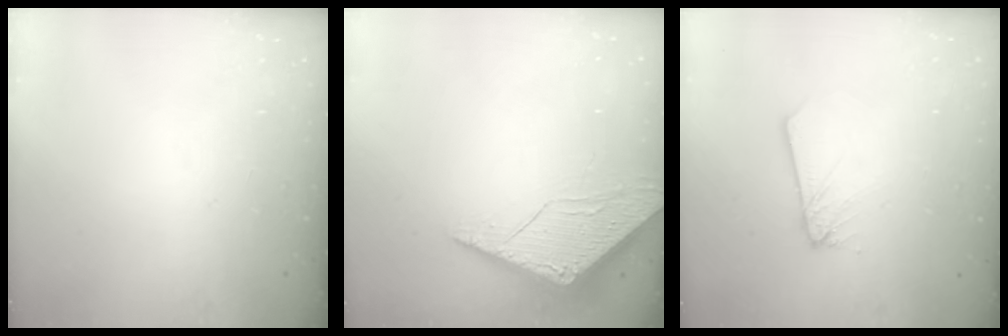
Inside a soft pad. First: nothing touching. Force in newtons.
{"total": 6.2, "press": 6.2, "slide": 0.5}
{"total": 2.6, "press": 2.6, "slide": 0.2}